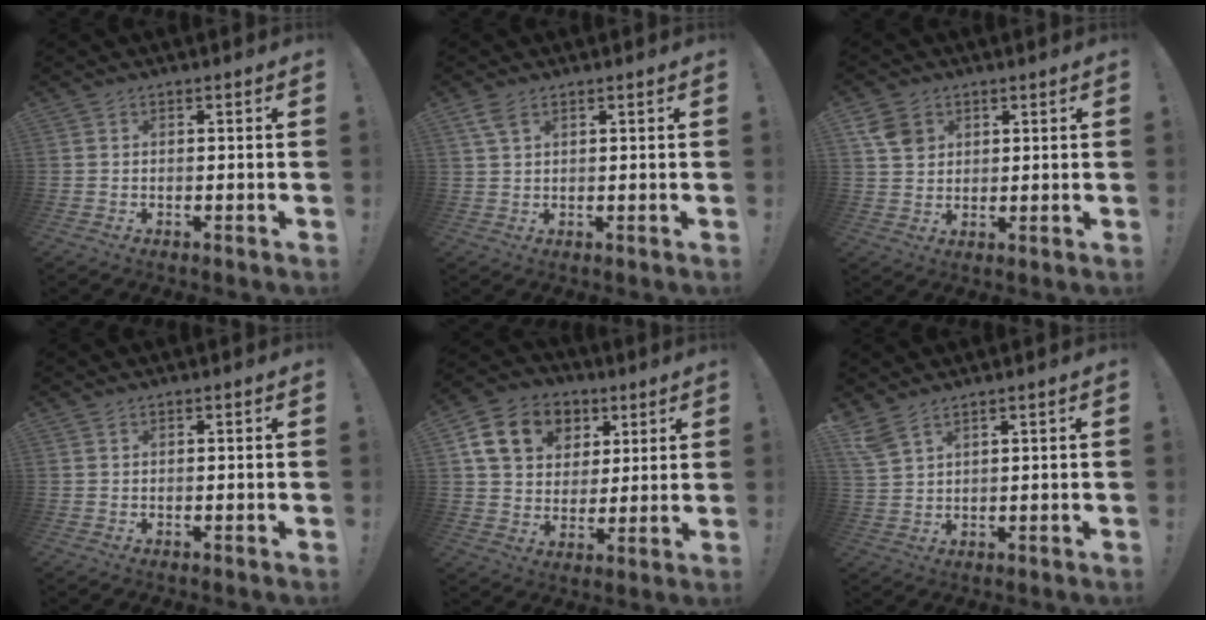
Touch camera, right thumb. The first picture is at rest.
{"total": 3.3, "force": [1.8, 1.6, 2.3], "torque": [-0.046, -0.002, 0.034]}
{"total": 6.7, "force": [2.9, 5.4, 2.8], "torque": [-0.033, -0.006, 0.058]}
{"total": 0.0}
{"total": 16.2, "force": [6.7, 12.6, 7.8], "torque": [-0.110, -0.018, 0.135]}
{"total": 5.2, "force": [3.9, 1.4, 3.2], "torque": [-0.072, -0.014, 0.079]}